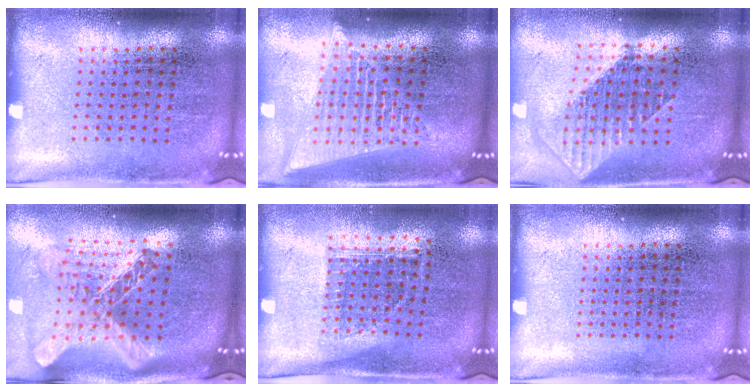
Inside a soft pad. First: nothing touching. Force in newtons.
{"total": 2.0, "press": 1.8, "slide": 1.0}
{"total": 1.9, "press": 1.5, "slide": 1.1}
{"total": 2.8, "press": 2.1, "slide": 1.9}
{"total": 1.1, "press": 0.9, "slide": 0.7}
{"total": 0.0}